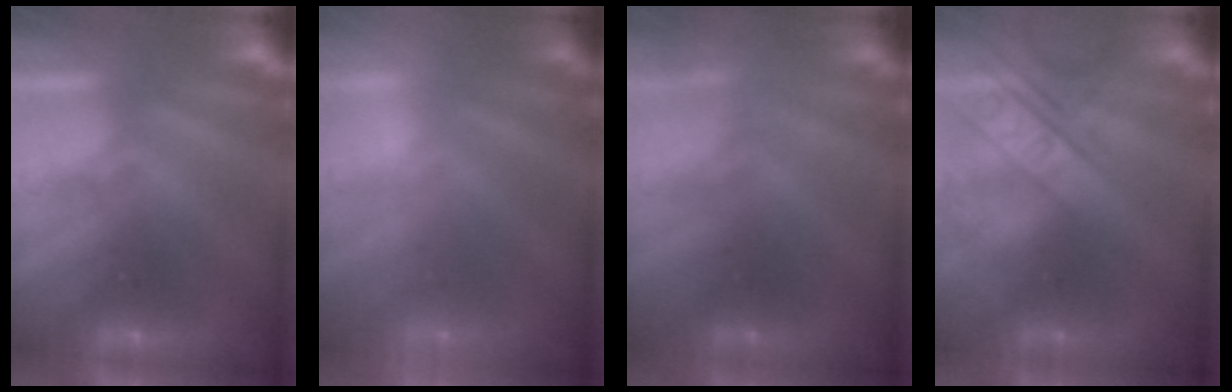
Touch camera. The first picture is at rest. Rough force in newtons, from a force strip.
{"total": 2.1}
{"total": 2.3}
{"total": 2.5}